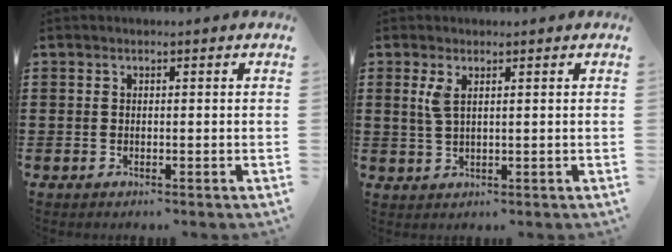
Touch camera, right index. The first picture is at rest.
{"total": 2.5, "force": [1.1, 0.8, 2.1], "torque": [-0.045, 0.004, 0.018]}